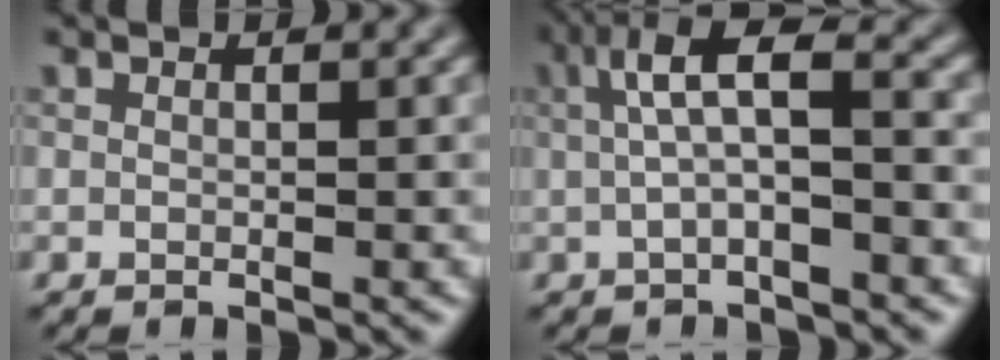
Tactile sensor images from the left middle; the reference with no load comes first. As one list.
[{"total": 5.0, "force": [0.4, 1.4, 4.8], "torque": [-0.090, 0.018, 0.000]}]